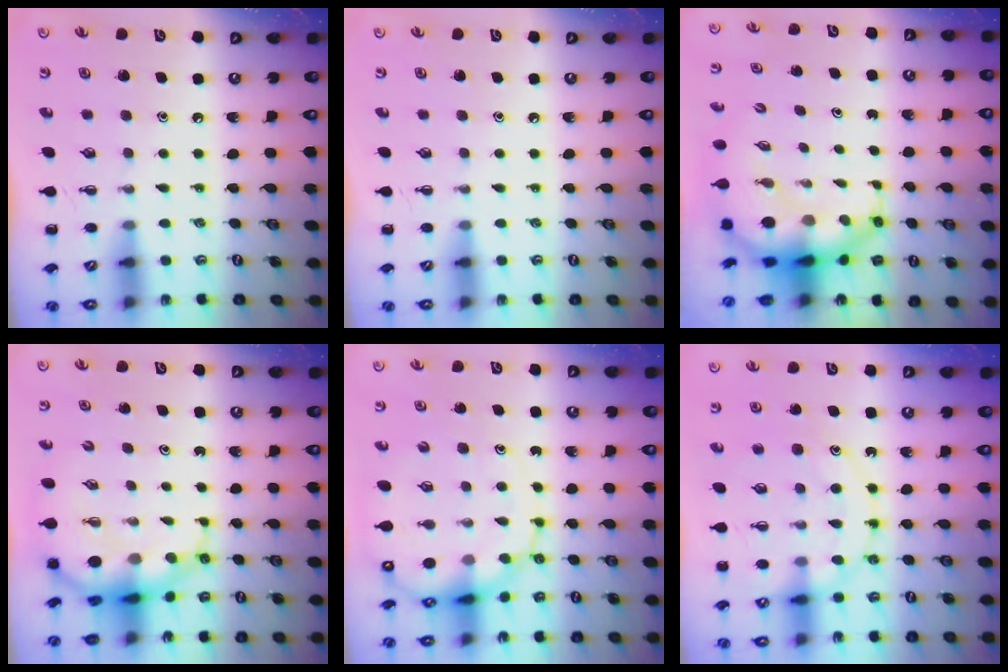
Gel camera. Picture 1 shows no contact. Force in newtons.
{"total": 0.0}
{"total": 8.0, "press": 7.7, "slide": 2.3}
{"total": 7.2, "press": 6.8, "slide": 2.1}
{"total": 12.3, "press": 11.8, "slide": 3.7}
{"total": 13.3, "press": 13.2, "slide": 1.6}